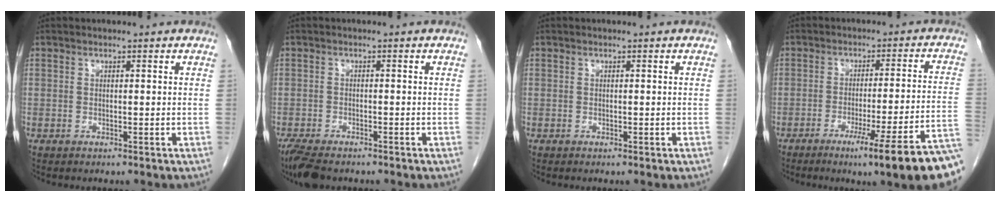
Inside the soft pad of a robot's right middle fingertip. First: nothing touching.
{"total": 6.0, "force": [-4.9, 1.8, 3.1], "torque": [-0.059, -0.015, -0.081]}
{"total": 0.0}
{"total": 16.0, "force": [-10.4, -1.4, 12.1], "torque": [-0.109, -0.007, -0.147]}